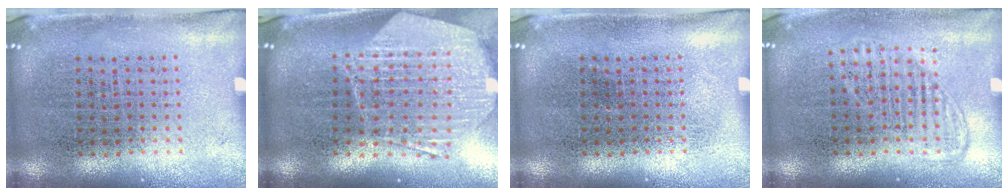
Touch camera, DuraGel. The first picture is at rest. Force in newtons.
{"total": 2.5, "press": 2.1, "slide": 1.4}
{"total": 0.0}
{"total": 1.3, "press": 1.2, "slide": 0.6}